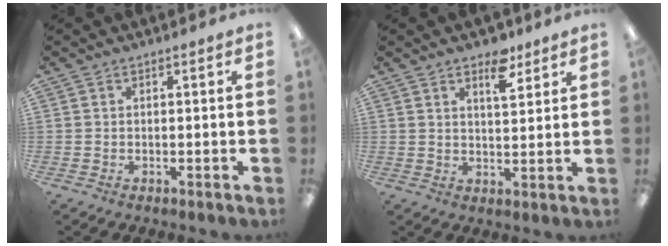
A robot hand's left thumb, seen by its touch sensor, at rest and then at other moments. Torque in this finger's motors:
{"motor_torque": [-0.23, -0.10, -0.03, 0.09, 0.03]}